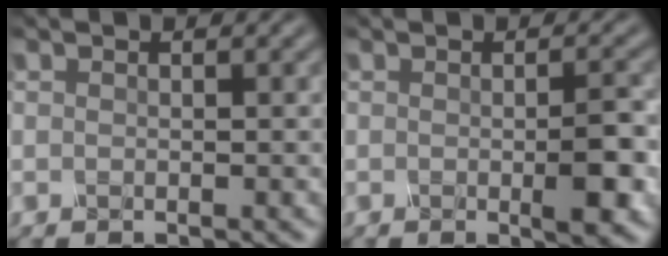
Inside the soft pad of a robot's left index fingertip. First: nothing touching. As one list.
[{"total": 3.2, "force": [-0.9, 0.4, 3.0], "torque": [-0.061, -0.002, -0.009]}]